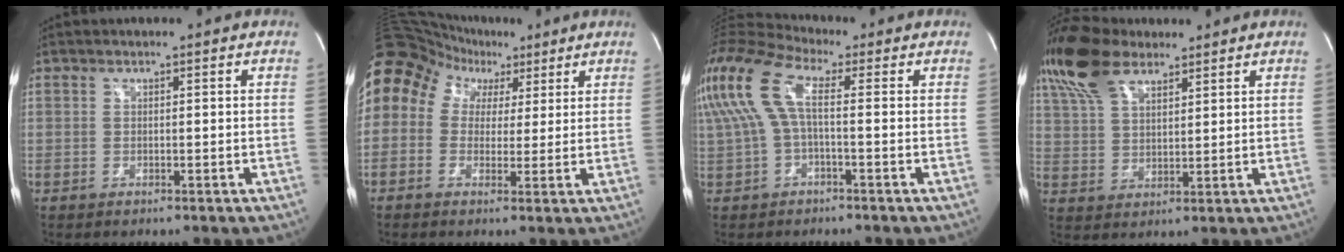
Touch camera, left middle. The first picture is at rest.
{"total": 11.7, "force": [5.2, 9.0, 5.3], "torque": [-0.102, 0.068, 0.088]}
{"total": 9.6, "force": [1.4, 2.9, 9.1], "torque": [-0.208, 0.044, 0.020]}
{"total": 10.3, "force": [7.6, 4.3, 5.5], "torque": [-0.125, 0.030, 0.153]}